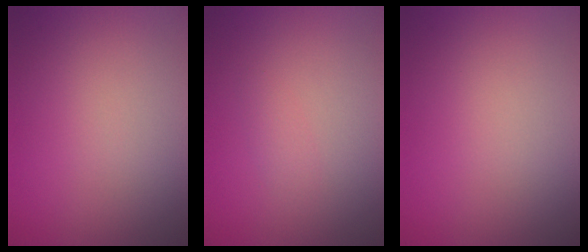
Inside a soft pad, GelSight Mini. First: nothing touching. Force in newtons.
{"total": 0.9, "press": 0.9, "slide": 0.0}
{"total": 0.0}